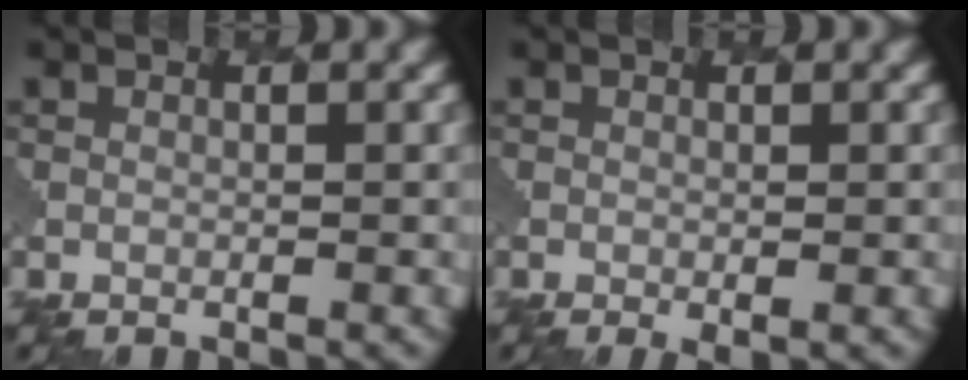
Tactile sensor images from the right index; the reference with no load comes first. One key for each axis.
{"total": 1.6, "fx": -0.4, "fy": 0.4, "fz": 1.5, "tx": -0.026, "ty": -0.006, "tz": -0.004}